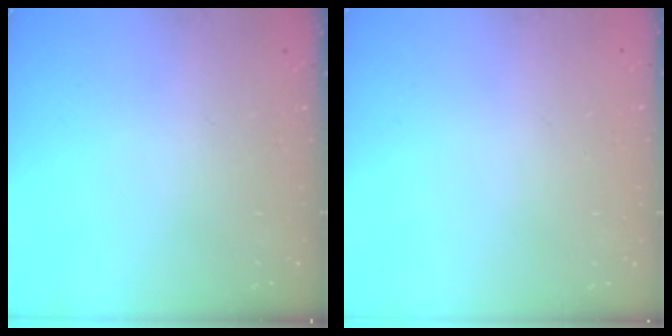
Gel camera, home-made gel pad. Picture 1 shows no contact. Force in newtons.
{"total": 0.0}